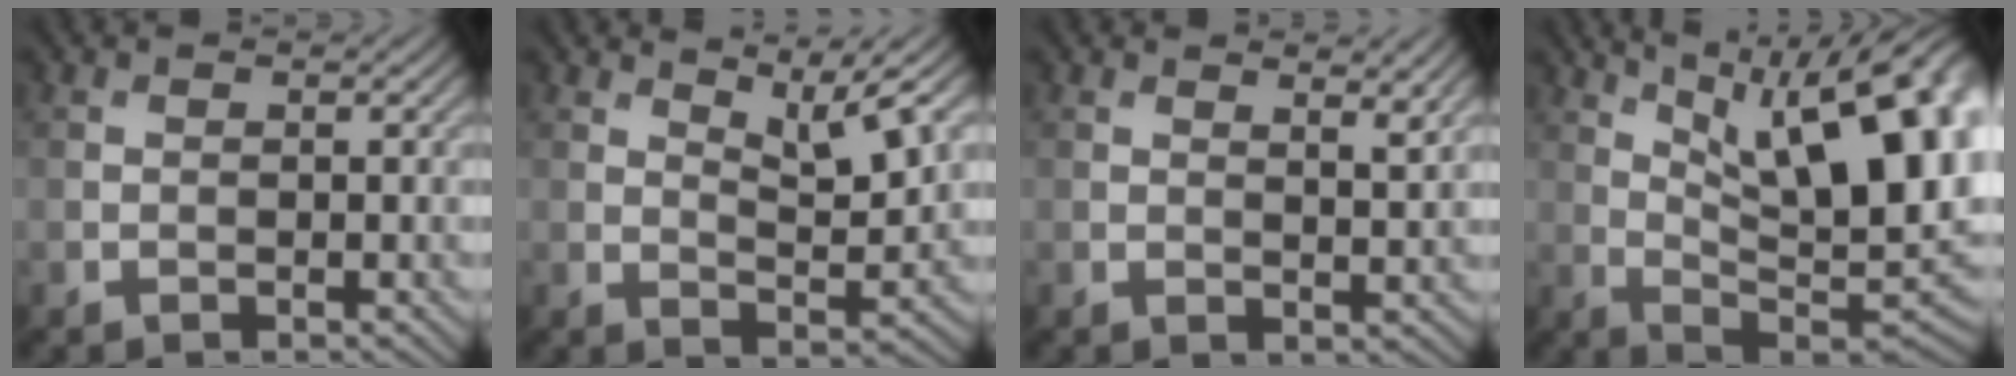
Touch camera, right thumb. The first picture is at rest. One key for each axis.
{"total": 6.6, "fx": 4.3, "fy": 1.2, "fz": 4.9, "tx": -0.084, "ty": -0.002, "tz": 0.079}
{"total": 2.8, "fx": 1.7, "fy": 0.5, "fz": 2.1, "tx": -0.034, "ty": -0.003, "tz": 0.033}
{"total": 20.2, "fx": 7.1, "fy": 8.4, "fz": 16.9, "tx": -0.239, "ty": 0.044, "tz": 0.115}